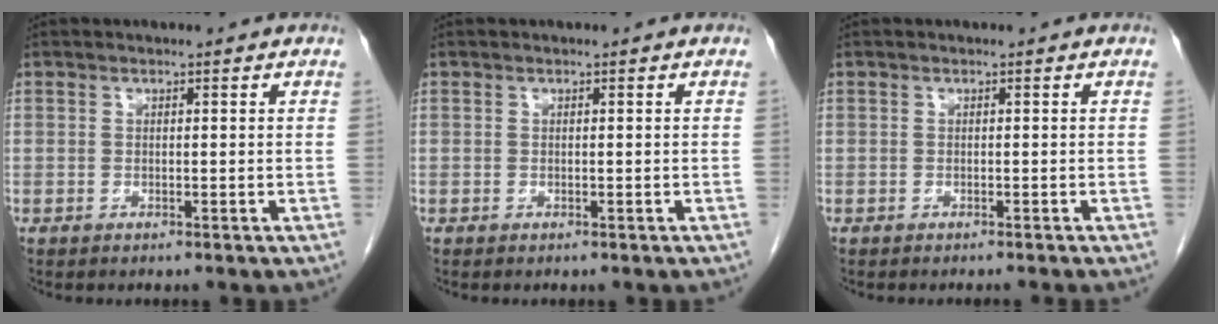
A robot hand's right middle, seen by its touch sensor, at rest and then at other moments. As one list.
[{"total": 0.0}, {"total": 1.8, "force": [-1.6, -0.3, 0.7], "torque": [-0.007, 0.003, -0.019]}]